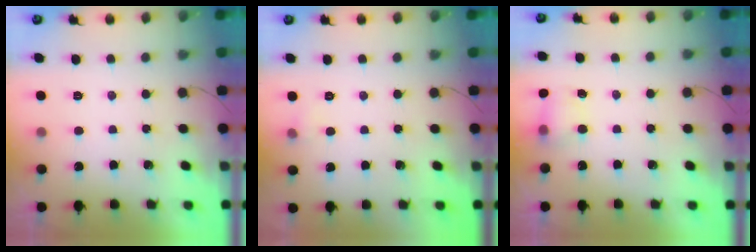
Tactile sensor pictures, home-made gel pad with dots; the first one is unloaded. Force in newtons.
{"total": 3.7, "press": 3.5, "slide": 1.2}
{"total": 5.7, "press": 5.6, "slide": 1.1}